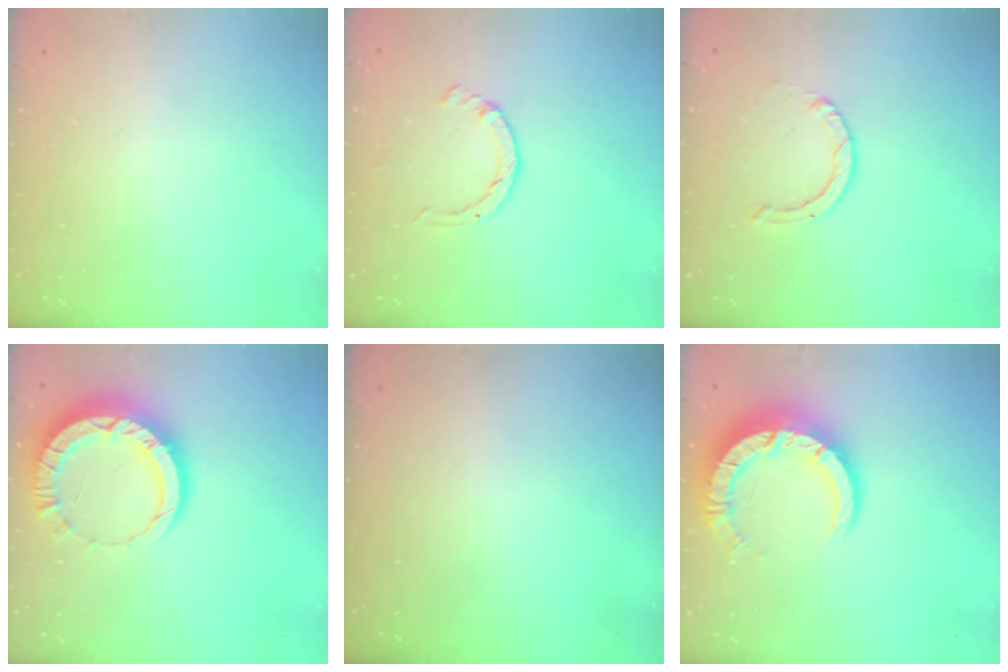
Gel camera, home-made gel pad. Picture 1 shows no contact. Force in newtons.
{"total": 2.6, "press": 2.6, "slide": 0.4}
{"total": 0.9, "press": 0.9, "slide": 0.1}
{"total": 10.4, "press": 10.4, "slide": 1.0}
{"total": 0.0}
{"total": 11.8, "press": 11.7, "slide": 1.3}